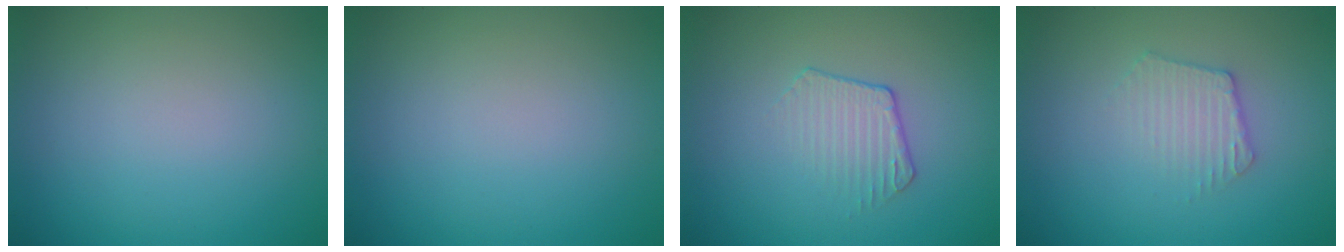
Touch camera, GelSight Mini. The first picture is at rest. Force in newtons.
{"total": 0.0}
{"total": 1.8, "press": 1.1, "slide": 1.4}
{"total": 2.4, "press": 2.4, "slide": 0.3}